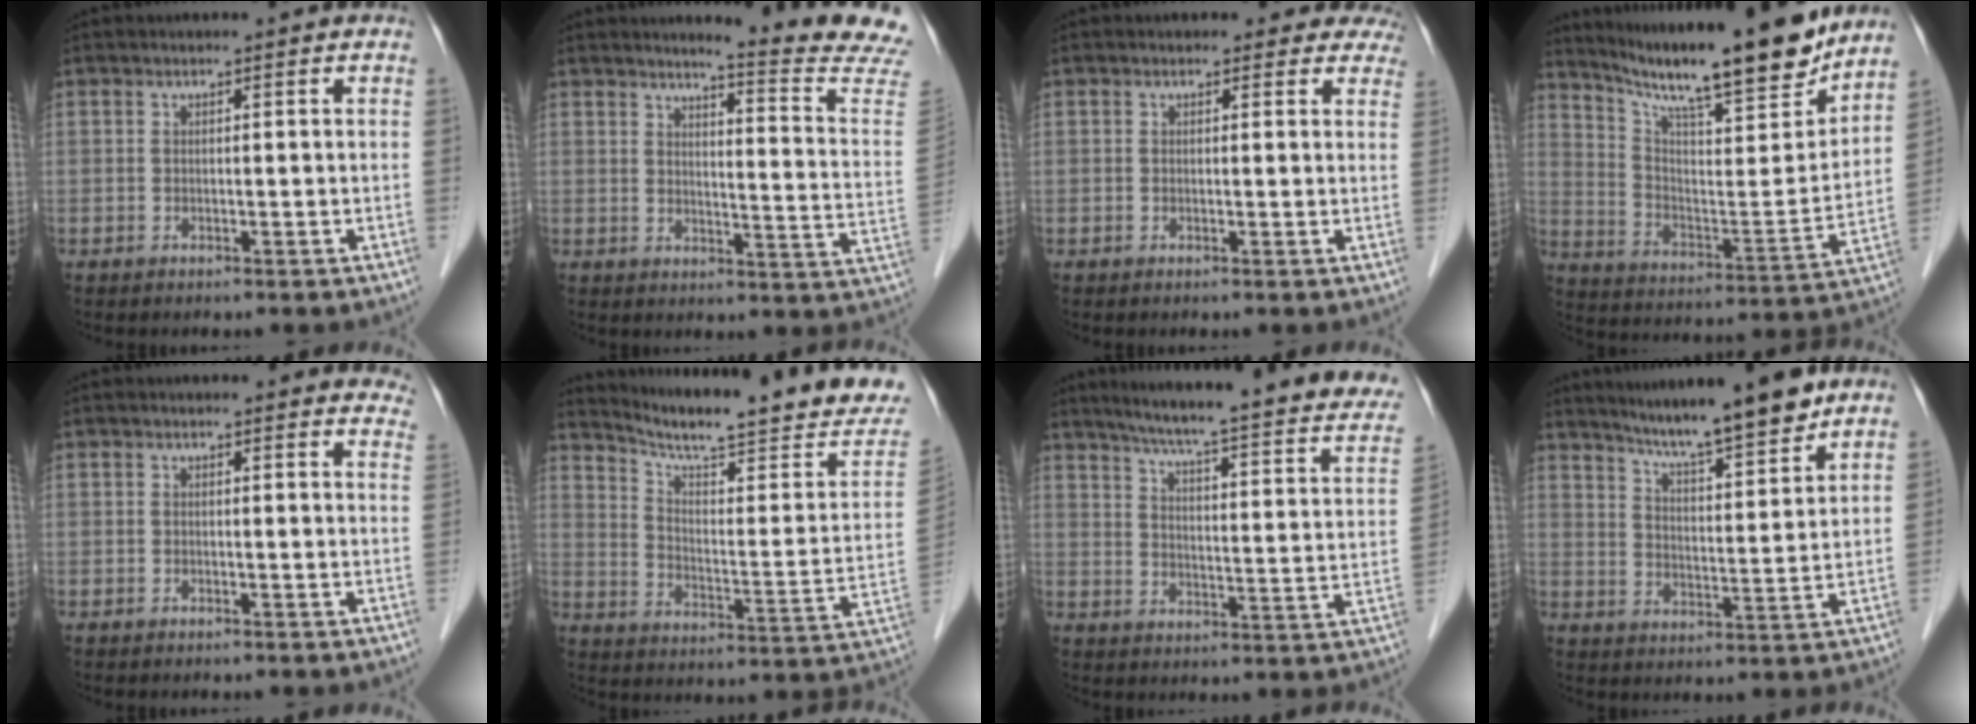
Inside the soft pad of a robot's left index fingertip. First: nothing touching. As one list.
[{"total": 14.0, "force": [13.3, -2.1, 3.8], "torque": [-0.052, -0.112, 0.143]}, {"total": 5.5, "force": [4.8, 2.6, -0.2], "torque": [0.038, -0.007, 0.022]}, {"total": 21.3, "force": [18.3, 2.0, 10.8], "torque": [-0.184, -0.026, 0.283]}, {"total": 9.8, "force": [9.3, 2.5, 2.1], "torque": [0.012, -0.008, 0.074]}, {"total": 20.8, "force": [18.5, 1.6, 9.2], "torque": [-0.142, -0.050, 0.249]}, {"total": 26.7, "force": [21.7, 3.2, 15.1], "torque": [-0.211, -0.030, 0.264]}, {"total": 12.0, "force": [10.3, 0.2, 6.1], "torque": [-0.095, 0.000, 0.162]}]